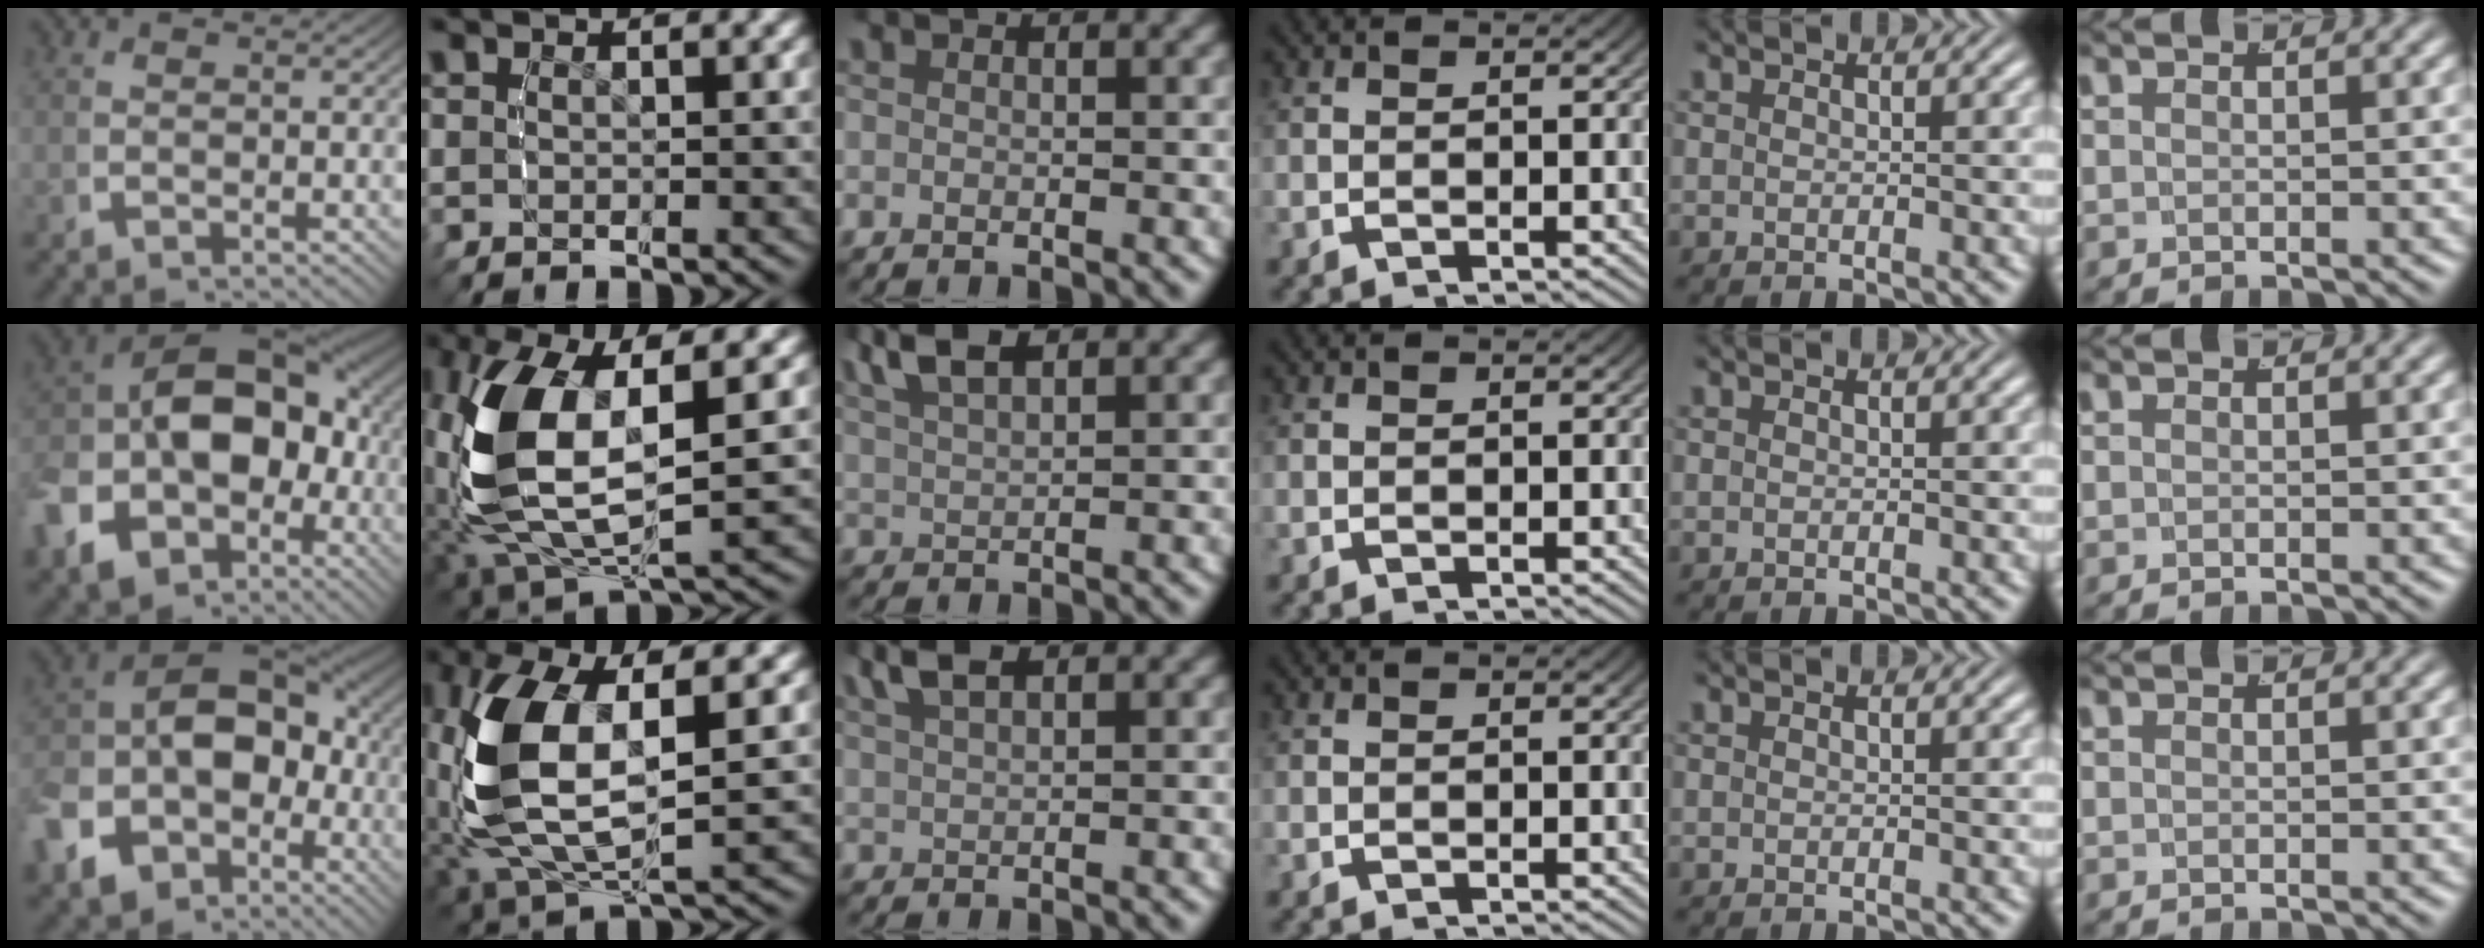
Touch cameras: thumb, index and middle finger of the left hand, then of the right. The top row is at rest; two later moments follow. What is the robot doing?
{"motion": "lift_and_place", "object": "pen"}